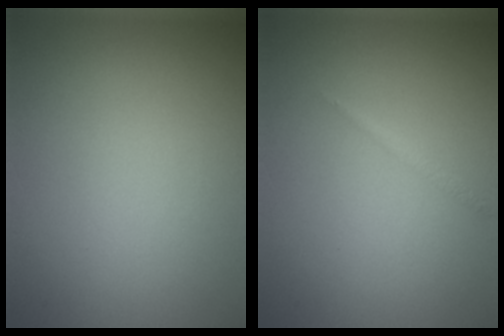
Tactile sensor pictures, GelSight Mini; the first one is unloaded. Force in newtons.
{"total": 0.6, "press": 0.6, "slide": 0.0}